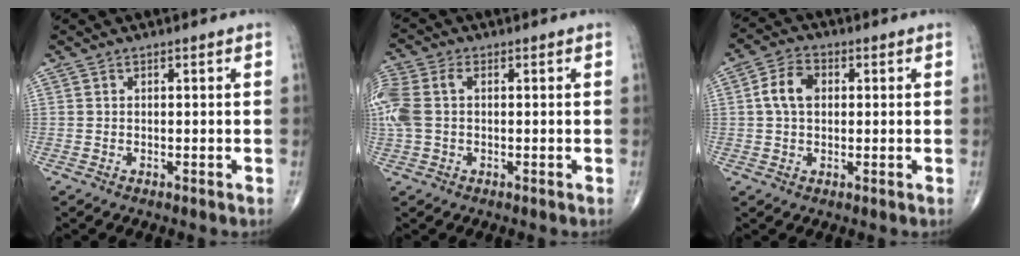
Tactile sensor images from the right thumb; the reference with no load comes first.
{"total": 9.3, "force": [0.7, 6.2, 6.9], "torque": [-0.199, 0.024, 0.017]}
{"total": 6.1, "force": [0.8, 4.2, 4.4], "torque": [-0.082, 0.014, 0.009]}